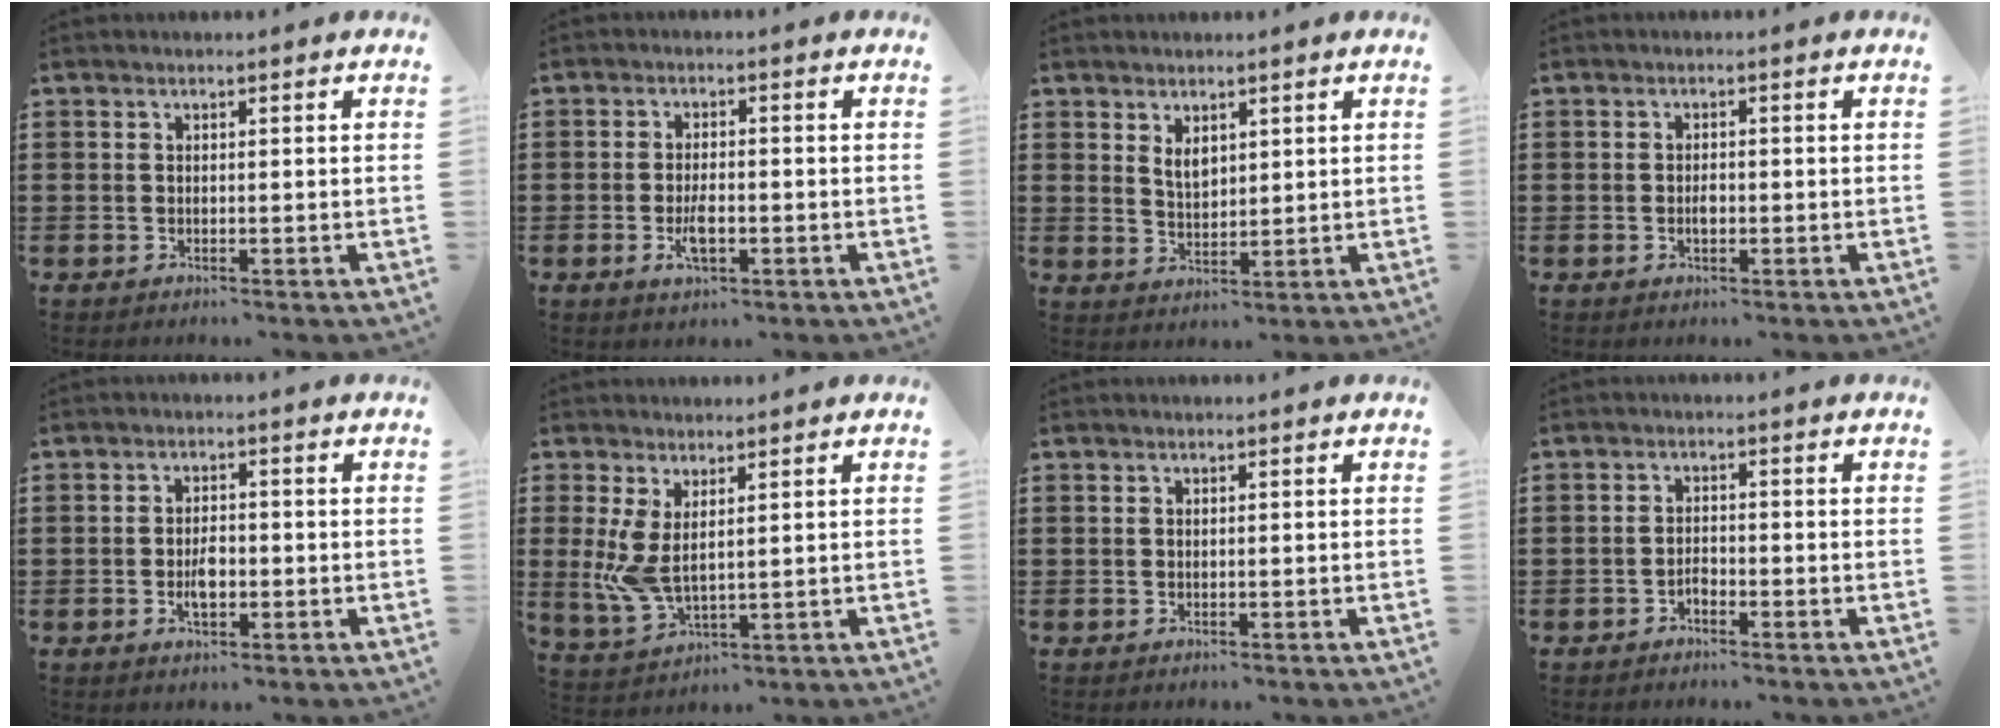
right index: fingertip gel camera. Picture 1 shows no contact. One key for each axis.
{"total": 3.8, "fx": -1.2, "fy": 1.5, "fz": 3.2, "tx": -0.069, "ty": -0.001, "tz": -0.025}
{"total": 3.0, "fx": 1.9, "fy": 1.6, "fz": 1.7, "tx": -0.029, "ty": 0.001, "tz": 0.033}
{"total": 1.5, "fx": -0.3, "fy": 0.8, "fz": 1.3, "tx": -0.023, "ty": 0.002, "tz": -0.006}
{"total": 3.3, "fx": -0.8, "fy": 1.6, "fz": 2.8, "tx": -0.057, "ty": 0.001, "tz": -0.016}
{"total": 5.4, "fx": 1.5, "fy": 2.2, "fz": 4.7, "tx": -0.124, "ty": -0.008, "tz": 0.025}
{"total": 0.0}
{"total": 1.6, "fx": -1.2, "fy": 0.7, "fz": 0.7, "tx": -0.018, "ty": 0.001, "tz": -0.024}